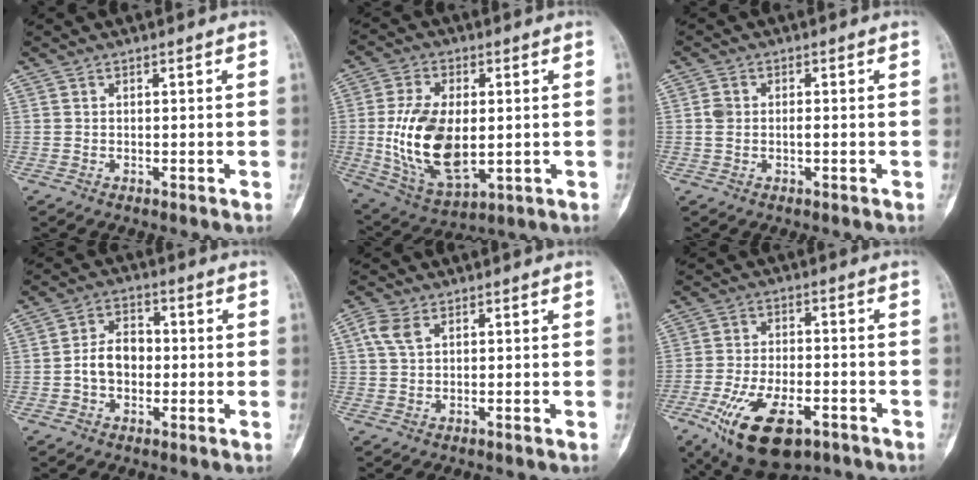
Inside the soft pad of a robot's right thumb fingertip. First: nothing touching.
{"total": 16.7, "force": [-0.4, 9.3, 13.9], "torque": [-0.260, -0.008, 0.008]}
{"total": 2.8, "force": [0.0, 1.8, 2.2], "torque": [-0.051, 0.010, -0.001]}
{"total": 6.7, "force": [-0.8, 4.7, 4.7], "torque": [-0.069, 0.023, -0.021]}
{"total": 3.4, "force": [1.2, 1.8, 2.6], "torque": [-0.070, 0.012, 0.023]}
{"total": 16.2, "force": [-8.1, 7.6, 11.9], "torque": [-0.217, 0.019, -0.127]}